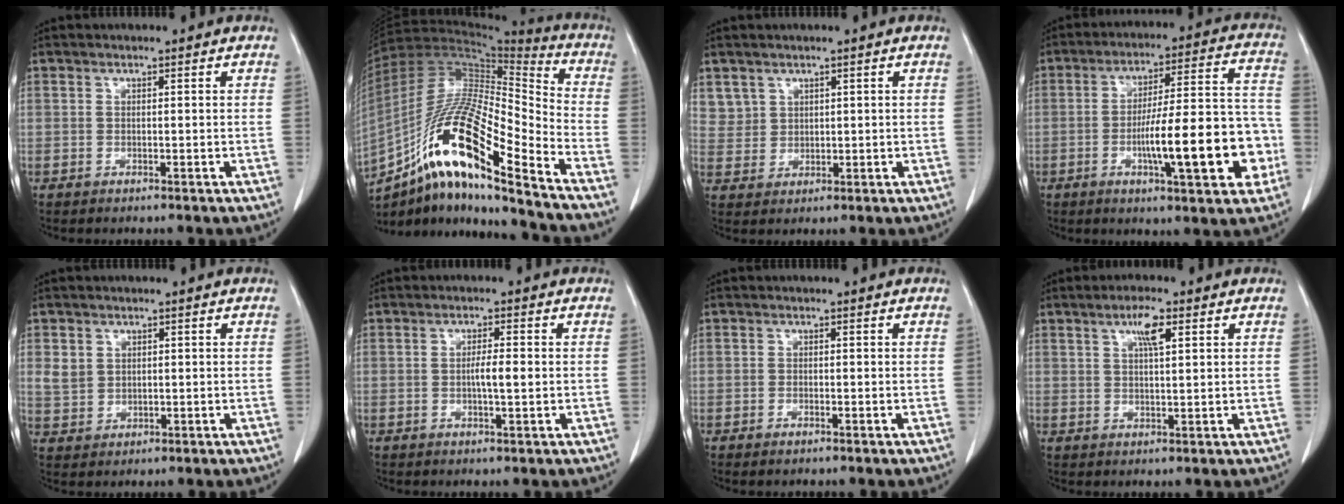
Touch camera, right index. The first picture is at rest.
{"total": 20.3, "force": [-12.4, 2.2, 16.0], "torque": [-0.322, -0.006, -0.223]}
{"total": 4.1, "force": [2.5, 3.2, 0.0], "torque": [0.013, 0.003, 0.053]}
{"total": 17.0, "force": [-4.7, 3.0, 16.1], "torque": [-0.234, 0.023, -0.064]}
{"total": 3.5, "force": [1.2, 3.0, 1.3], "torque": [-0.025, 0.007, 0.032]}
{"total": 2.9, "force": [-0.2, 0.3, 2.9], "torque": [-0.053, 0.000, -0.002]}
{"total": 1.0, "force": [-0.7, 0.2, 0.6], "torque": [-0.014, -0.001, -0.008]}
{"total": 4.1, "force": [1.9, 0.7, 3.6], "torque": [-0.067, 0.002, 0.035]}